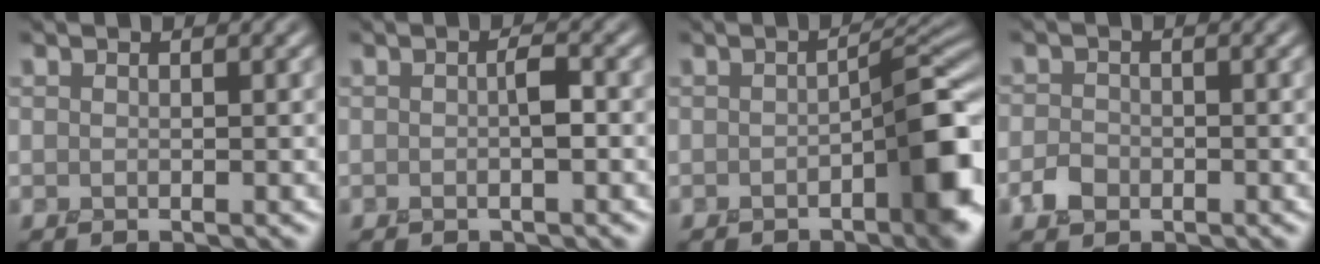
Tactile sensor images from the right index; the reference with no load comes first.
{"total": 1.1, "force": [-0.2, 0.4, 1.1], "torque": [-0.020, 0.006, -0.002]}
{"total": 6.9, "force": [-2.4, 2.9, 5.8], "torque": [-0.067, 0.005, -0.040]}
{"total": 1.3, "force": [-0.6, 1.1, 0.3], "torque": [0.001, 0.006, -0.015]}